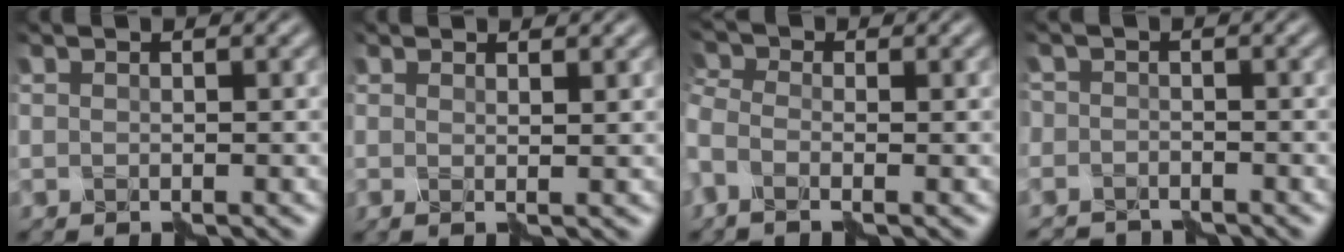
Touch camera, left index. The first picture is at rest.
{"total": 1.2, "force": [1.0, 0.1, 0.5], "torque": [-0.003, -0.005, 0.006]}
{"total": 3.3, "force": [-1.2, 1.9, 2.5], "torque": [-0.046, 0.007, -0.038]}
{"total": 3.3, "force": [-2.8, 1.7, -0.2], "torque": [0.025, 0.007, -0.049]}